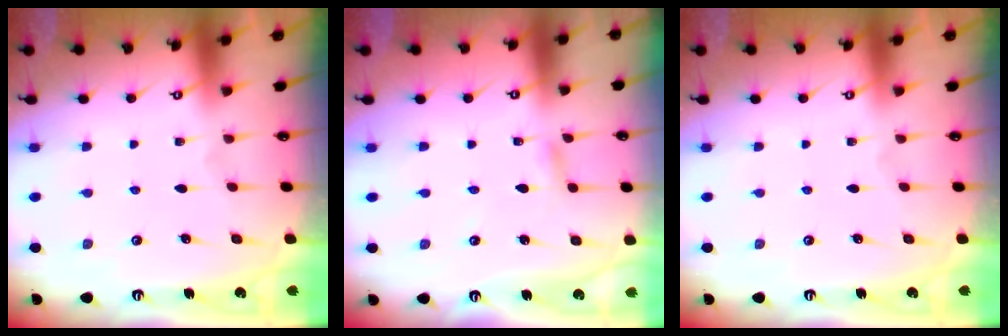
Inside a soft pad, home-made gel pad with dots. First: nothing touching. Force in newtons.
{"total": 2.3, "press": 2.3, "slide": 0.1}
{"total": 0.0}